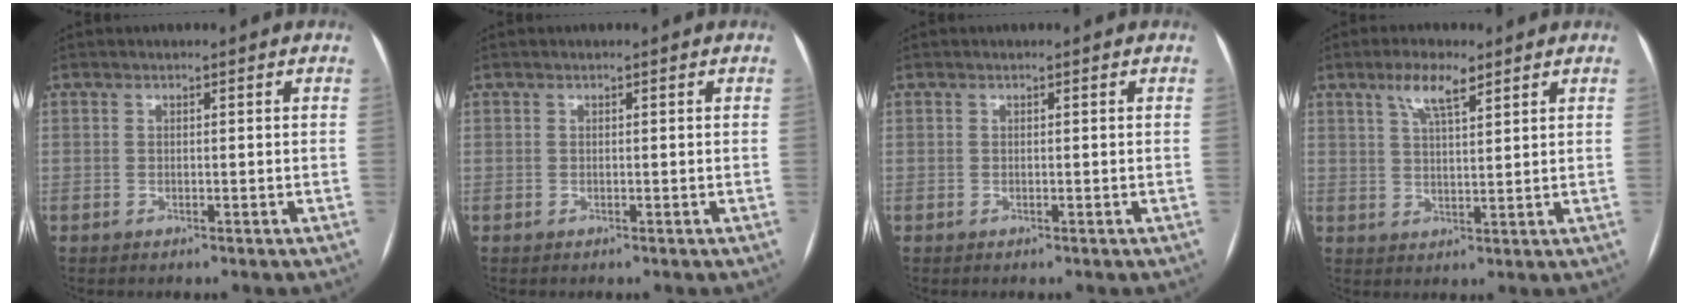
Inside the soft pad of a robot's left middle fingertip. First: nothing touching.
{"total": 0.0}
{"total": 0.0}
{"total": 5.0, "force": [3.2, 1.1, 3.7], "torque": [-0.074, 0.006, 0.059]}